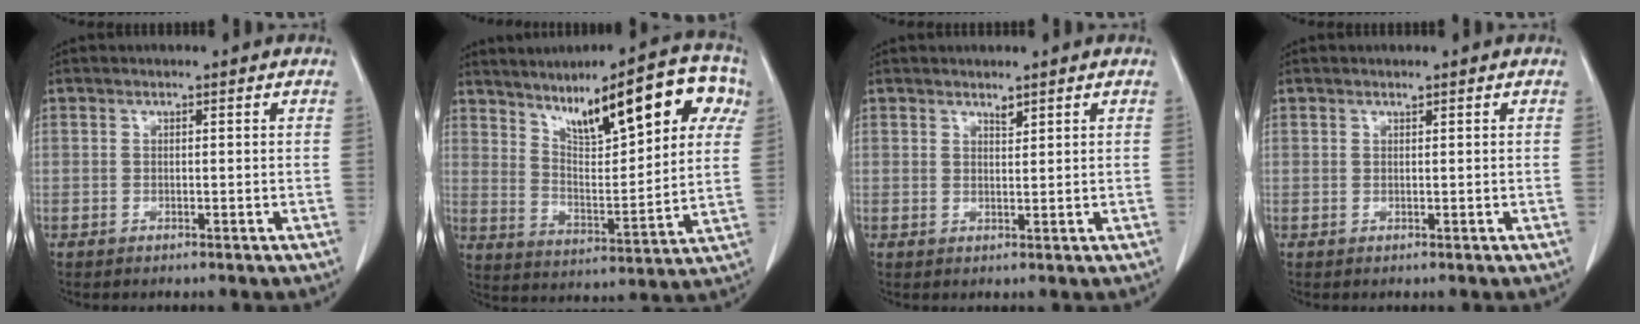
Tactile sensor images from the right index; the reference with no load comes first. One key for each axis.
{"total": 20.5, "fx": 10.0, "fy": 4.9, "fz": 17.2, "tx": -0.253, "ty": 0.031, "tz": 0.158}
{"total": 1.5, "fx": 1.2, "fy": 0.7, "fz": 0.7, "tx": -0.014, "ty": -0.002, "tz": 0.024}
{"total": 0.6, "fx": 0.4, "fy": 0.4, "fz": 0.3, "tx": -0.006, "ty": 0.002, "tz": 0.009}